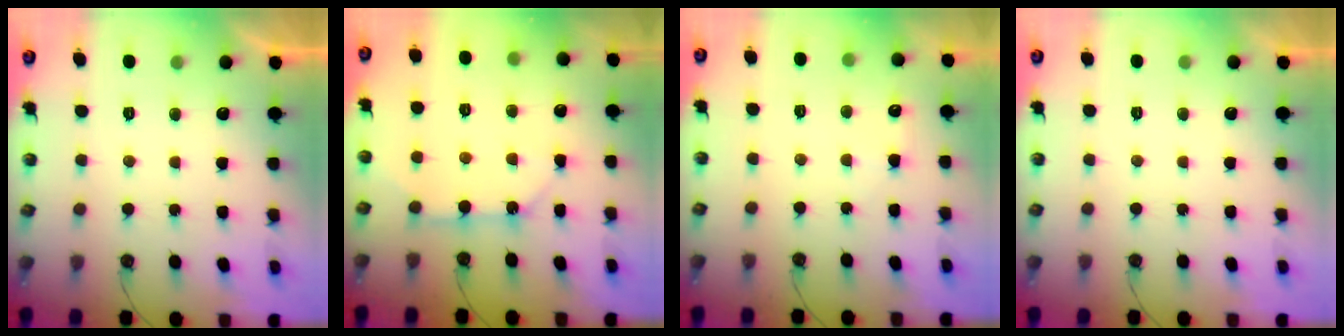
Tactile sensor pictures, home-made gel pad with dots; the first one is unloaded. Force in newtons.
{"total": 11.6, "press": 11.6, "slide": 1.1}
{"total": 3.9, "press": 3.9, "slide": 0.4}
{"total": 0.0}